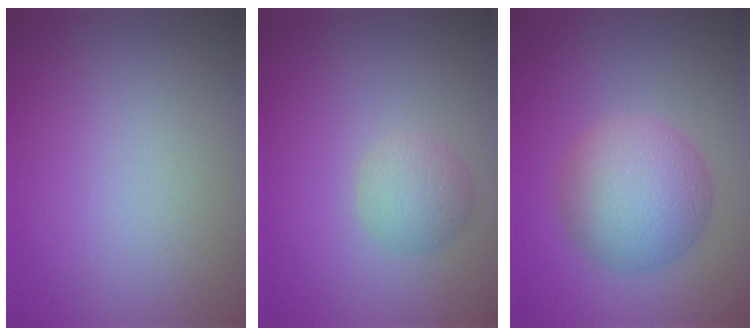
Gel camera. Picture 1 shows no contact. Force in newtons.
{"total": 2.3, "press": 2.3, "slide": 0.0}
{"total": 6.3, "press": 6.3, "slide": 0.1}